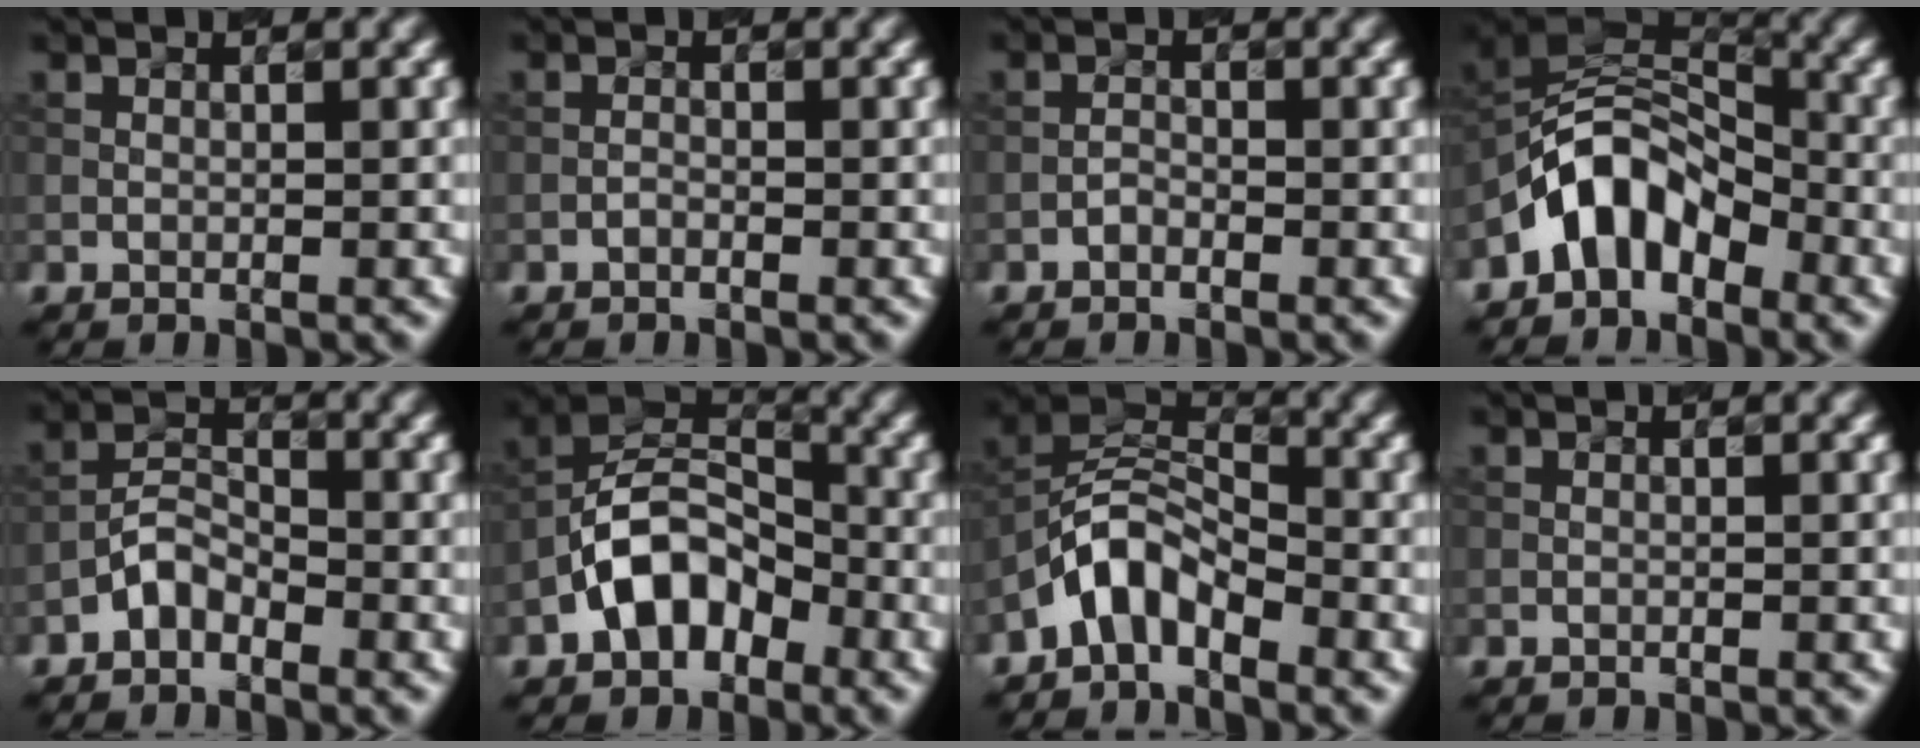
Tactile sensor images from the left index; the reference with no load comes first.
{"total": 0.5, "force": [-0.4, 0.2, 0.3], "torque": [-0.005, 0.001, -0.010]}
{"total": 0.8, "force": [-0.6, 0.4, 0.4], "torque": [-0.007, 0.002, -0.015]}
{"total": 5.9, "force": [-3.4, 3.6, 3.1], "torque": [-0.039, 0.012, -0.077]}
{"total": 2.6, "force": [-1.8, 1.4, 1.3], "torque": [-0.020, 0.014, -0.039]}
{"total": 6.6, "force": [-3.2, 4.1, 4.1], "torque": [-0.064, 0.013, -0.070]}
{"total": 4.5, "force": [-3.1, 2.2, 2.3], "torque": [-0.039, 0.015, -0.070]}
{"total": 0.0}